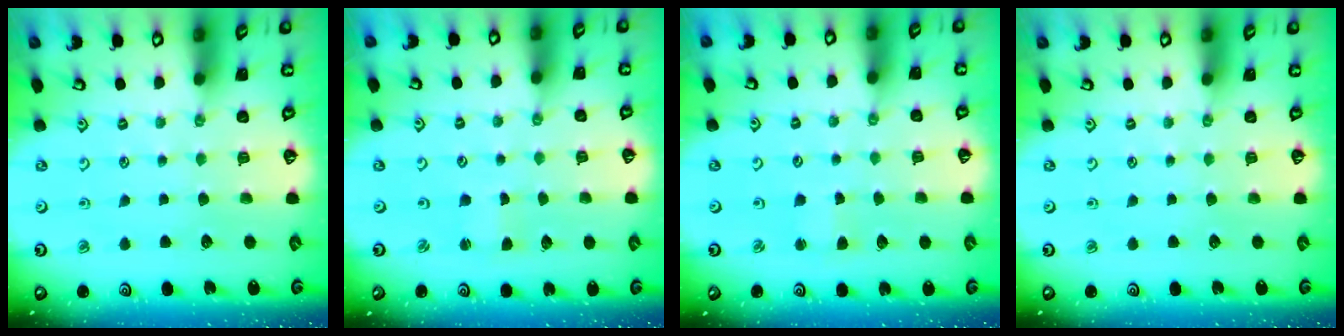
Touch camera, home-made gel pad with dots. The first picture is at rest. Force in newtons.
{"total": 0.9, "press": 0.9, "slide": 0.1}
{"total": 2.5, "press": 2.5, "slide": 0.4}
{"total": 0.0}